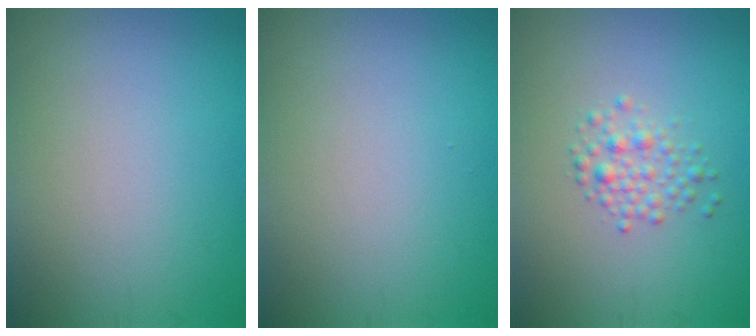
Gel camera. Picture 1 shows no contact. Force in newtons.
{"total": 0.0}
{"total": 2.0, "press": 2.0, "slide": 0.0}